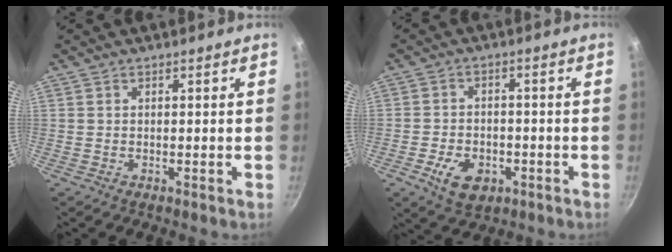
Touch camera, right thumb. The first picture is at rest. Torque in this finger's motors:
{"motor_torque": [-0.31, 0.02, -0.28, -0.02, 0.09]}